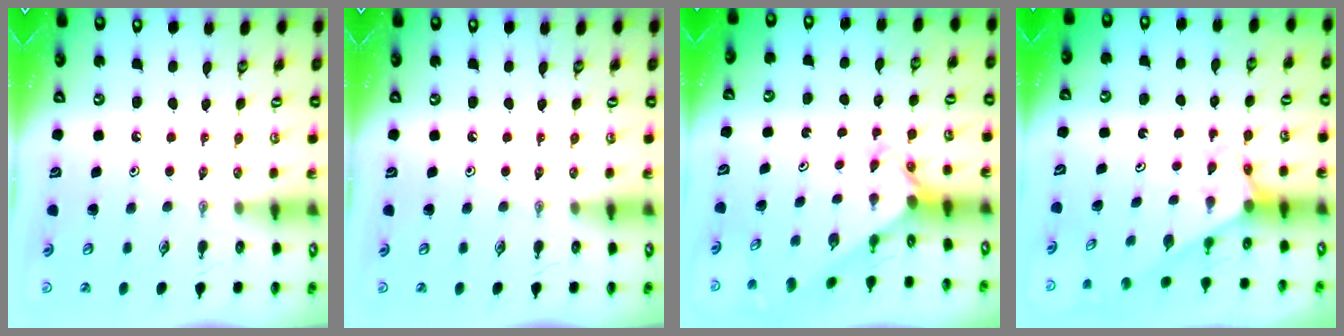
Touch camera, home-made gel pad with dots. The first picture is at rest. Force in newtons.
{"total": 0.0}
{"total": 2.6, "press": 2.6, "slide": 0.3}
{"total": 2.6, "press": 2.6, "slide": 0.1}